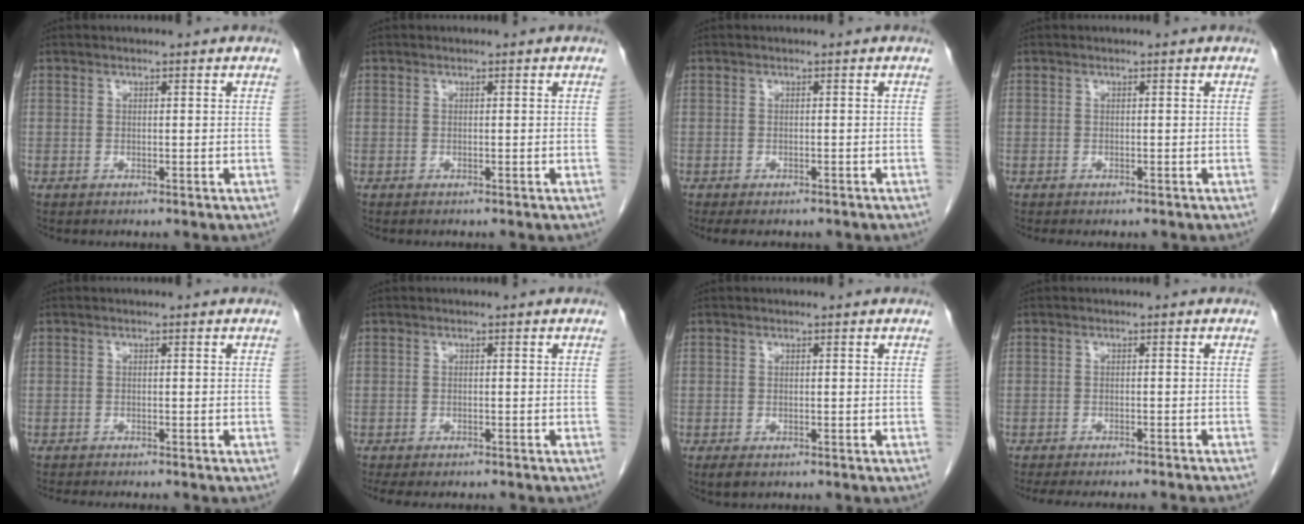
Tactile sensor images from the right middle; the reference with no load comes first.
{"total": 0.9, "force": [-0.8, 0.2, 0.4], "torque": [-0.007, -0.002, -0.009]}
{"total": 6.1, "force": [-5.1, 2.1, 2.7], "torque": [-0.027, -0.005, -0.059]}
{"total": 1.3, "force": [-1.1, 0.4, 0.6], "torque": [-0.011, -0.004, -0.013]}
{"total": 5.4, "force": [-4.7, 0.5, 2.5], "torque": [-0.028, -0.011, -0.067]}
{"total": 7.4, "force": [-6.5, 1.8, 3.0], "torque": [-0.036, -0.008, -0.086]}
{"total": 1.6, "force": [-1.0, 0.7, 1.0], "torque": [-0.018, -0.002, -0.011]}
{"total": 13.0, "force": [-11.8, 0.9, 5.3], "torque": [-0.068, -0.019, -0.147]}